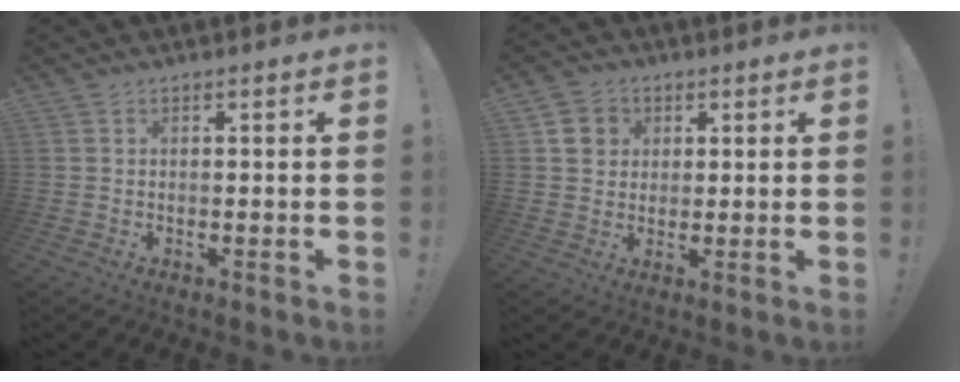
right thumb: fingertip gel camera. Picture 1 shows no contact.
{"total": 6.2, "force": [2.0, 5.6, 1.9], "torque": [-0.025, 0.000, 0.041]}